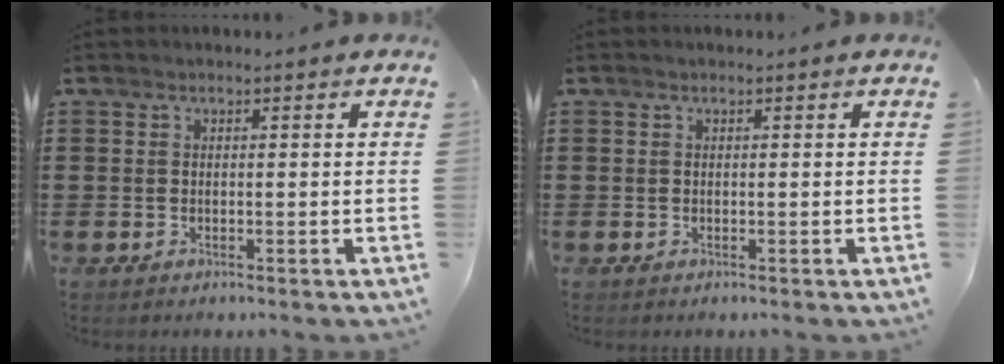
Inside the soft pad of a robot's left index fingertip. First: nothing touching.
{"total": 0.0}